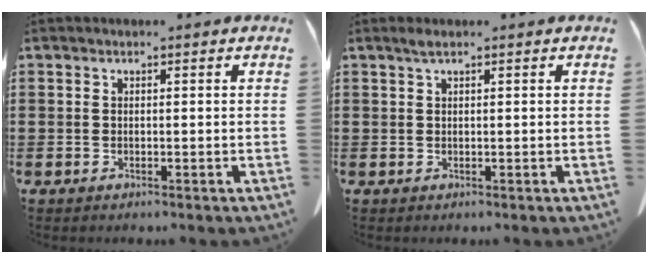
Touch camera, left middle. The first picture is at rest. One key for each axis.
{"total": 0.9, "fx": 0.5, "fy": 0.1, "fz": 0.8, "tx": -0.016, "ty": 0.001, "tz": 0.008}